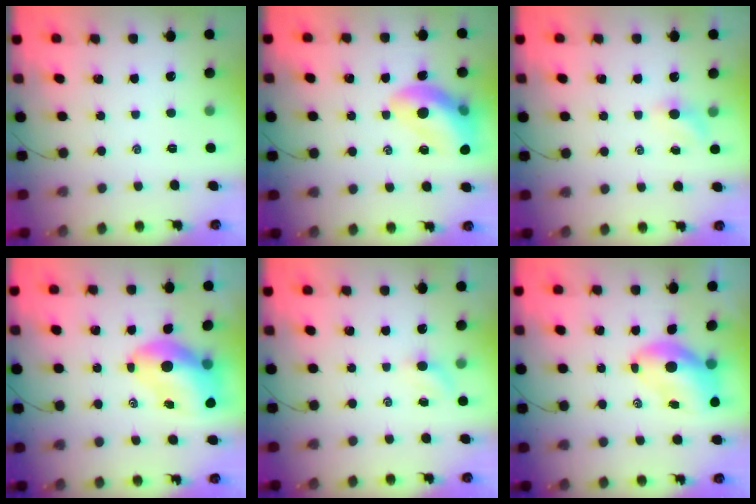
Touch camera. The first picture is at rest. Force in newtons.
{"total": 14.2, "press": 13.7, "slide": 3.8}
{"total": 3.3, "press": 3.1, "slide": 1.1}
{"total": 9.0, "press": 8.7, "slide": 2.4}
{"total": 2.2, "press": 2.1, "slide": 0.8}
{"total": 7.4, "press": 7.2, "slide": 2.0}